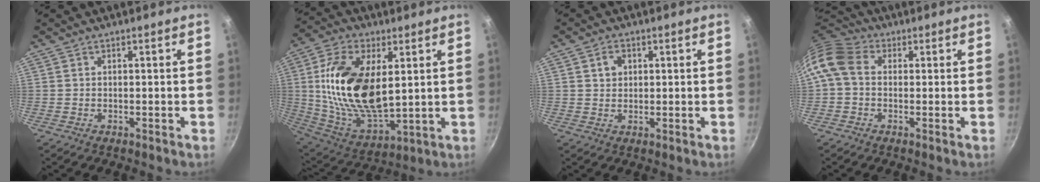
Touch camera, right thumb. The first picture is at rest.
{"total": 21.6, "force": [3.8, 11.6, 17.7], "torque": [-0.325, -0.014, 0.081]}
{"total": 3.0, "force": [0.9, 2.4, 1.5], "torque": [-0.012, 0.003, 0.015]}
{"total": 8.8, "force": [0.7, 6.8, 5.6], "torque": [-0.106, 0.022, -0.008]}